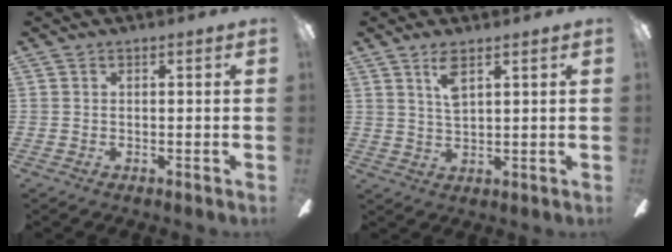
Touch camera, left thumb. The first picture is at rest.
{"total": 5.1, "force": [3.1, 1.6, 3.8], "torque": [-0.075, -0.001, 0.052]}